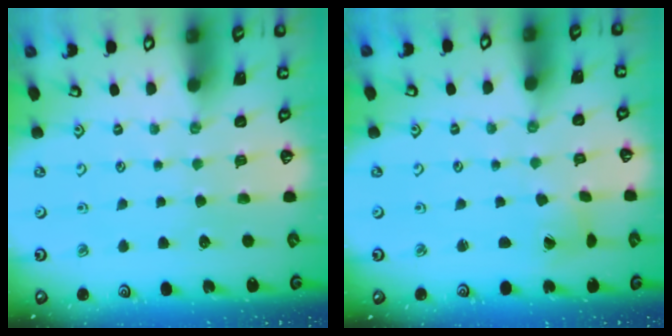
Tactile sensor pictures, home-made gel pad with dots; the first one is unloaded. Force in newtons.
{"total": 1.5, "press": 1.4, "slide": 0.2}